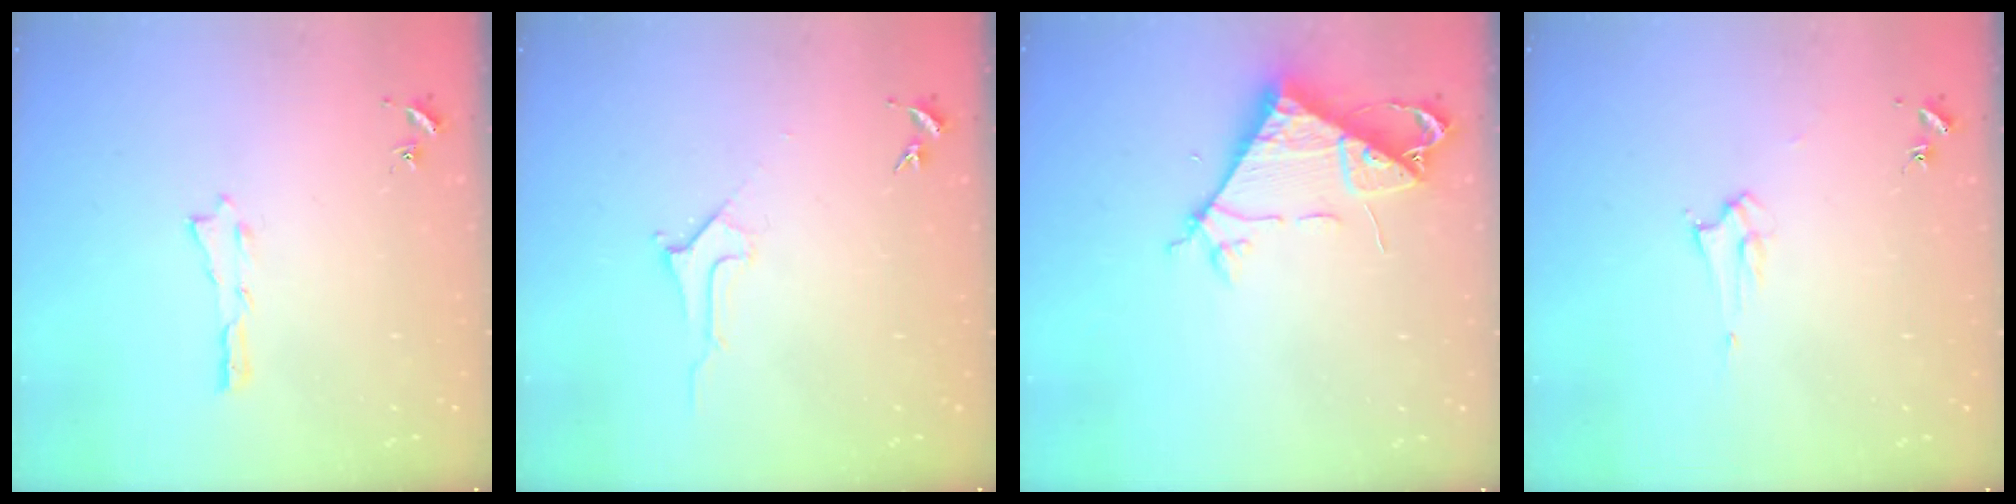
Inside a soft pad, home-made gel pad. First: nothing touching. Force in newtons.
{"total": 2.8, "press": 2.8, "slide": 0.4}
{"total": 7.3, "press": 7.3, "slide": 0.8}
{"total": 2.1, "press": 2.1, "slide": 0.2}